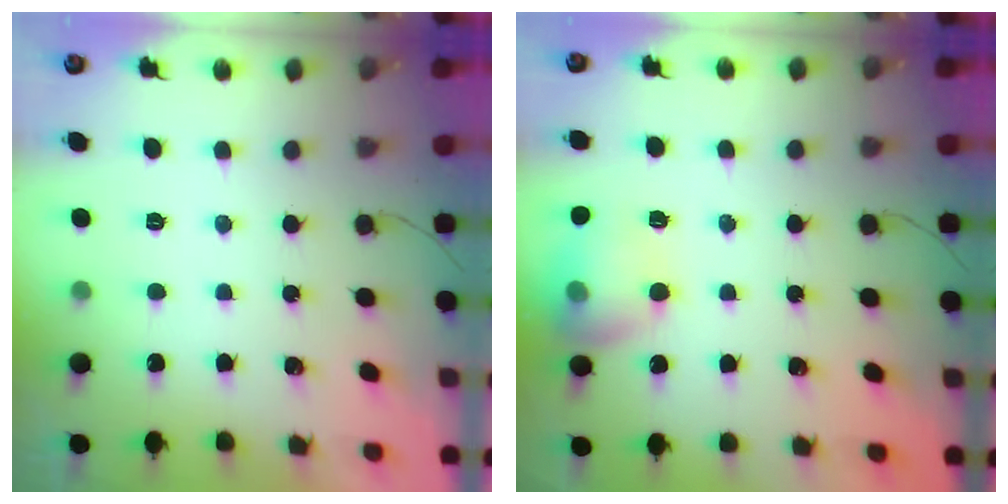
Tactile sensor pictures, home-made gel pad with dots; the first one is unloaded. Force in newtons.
{"total": 13.1, "press": 13.0, "slide": 1.1}